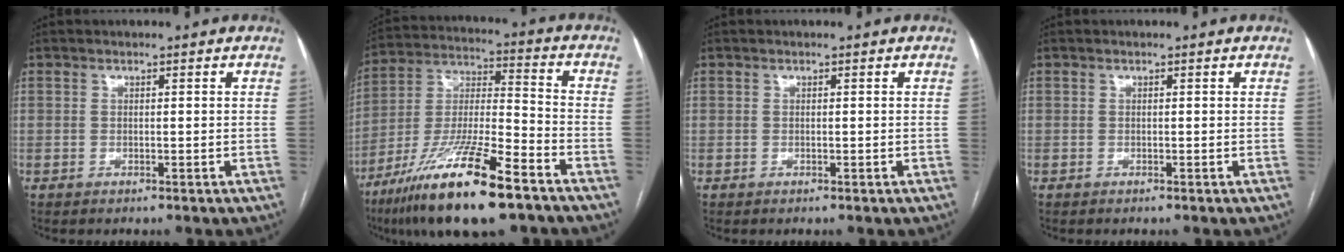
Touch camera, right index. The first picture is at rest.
{"total": 19.6, "force": [-12.4, 2.6, 15.0], "torque": [-0.296, -0.035, -0.222]}
{"total": 0.0}
{"total": 0.0}